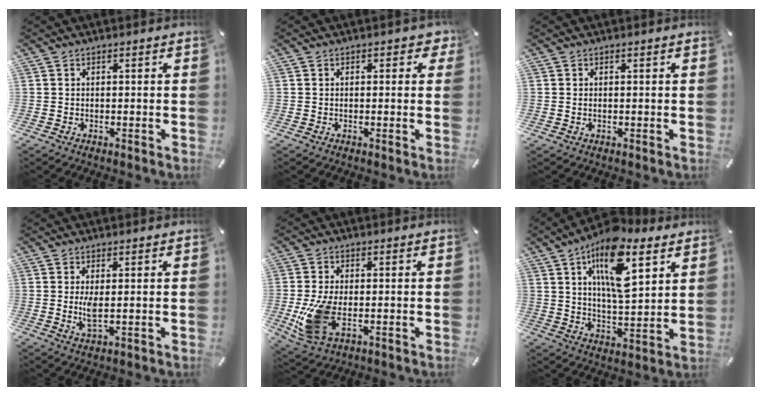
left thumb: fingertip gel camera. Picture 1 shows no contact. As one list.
[{"total": 1.7, "force": [0.3, 1.2, 1.1], "torque": [-0.006, 0.002, 0.000]}, {"total": 0.6, "force": [0.0, 0.3, 0.5], "torque": [-0.011, 0.001, -0.002]}, {"total": 4.3, "force": [0.2, 1.3, 4.1], "torque": [-0.084, -0.009, -0.003]}, {"total": 10.9, "force": [-1.4, 6.0, 8.9], "torque": [-0.194, -0.019, -0.018]}, {"total": 17.1, "force": [8.9, 7.4, 12.6], "torque": [-0.208, -0.025, 0.150]}]